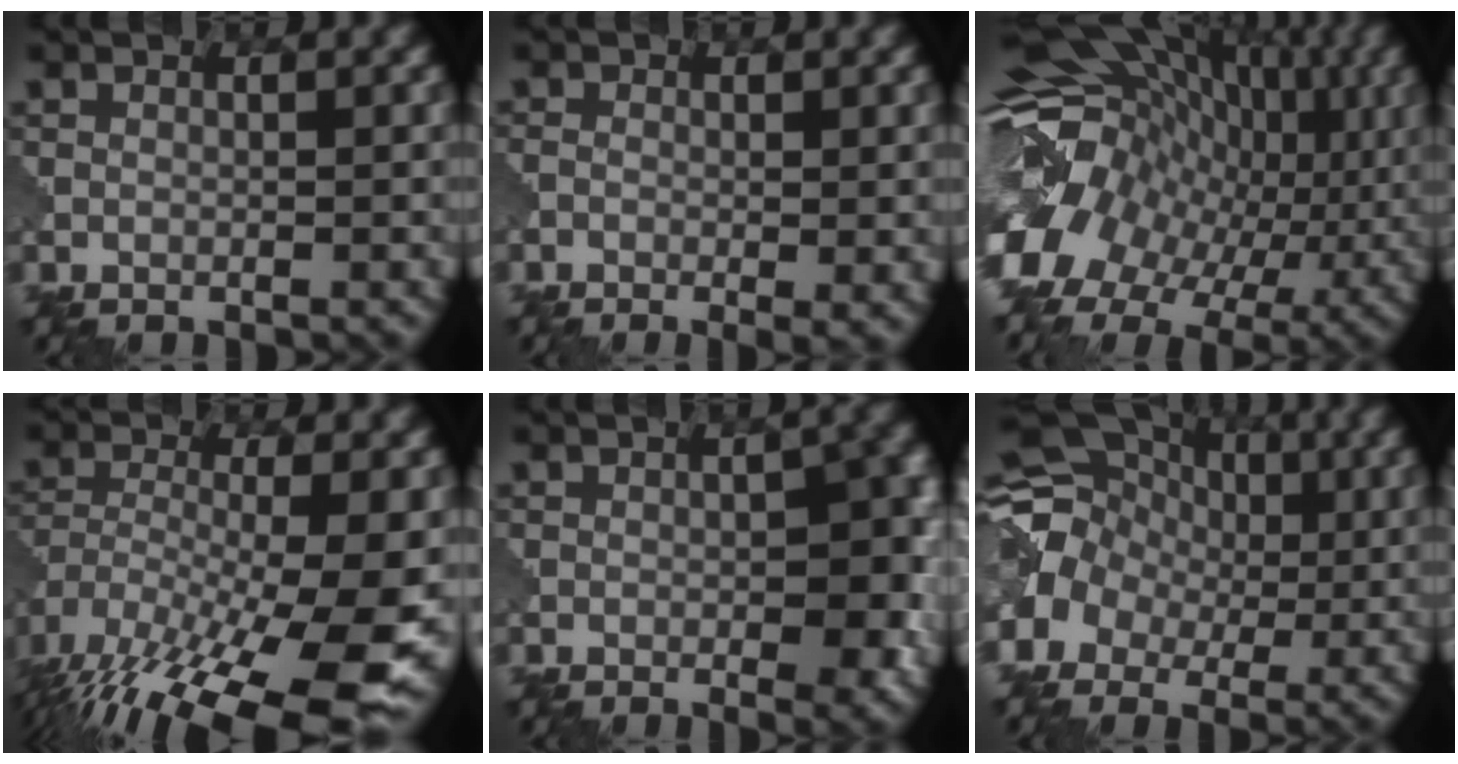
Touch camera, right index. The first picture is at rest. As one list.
[{"total": 2.5, "force": [-0.9, 1.0, 2.1], "torque": [-0.033, -0.005, -0.010]}, {"total": 16.1, "force": [1.3, 12.4, 10.2], "torque": [-0.195, 0.001, 0.048]}, {"total": 15.6, "force": [-8.4, 5.3, 12.1], "torque": [-0.252, -0.027, -0.111]}, {"total": 5.9, "force": [-1.4, 2.4, 5.2], "torque": [-0.065, -0.003, -0.012]}, {"total": 9.7, "force": [-0.4, 8.8, 4.1], "torque": [-0.101, 0.028, -0.041]}]